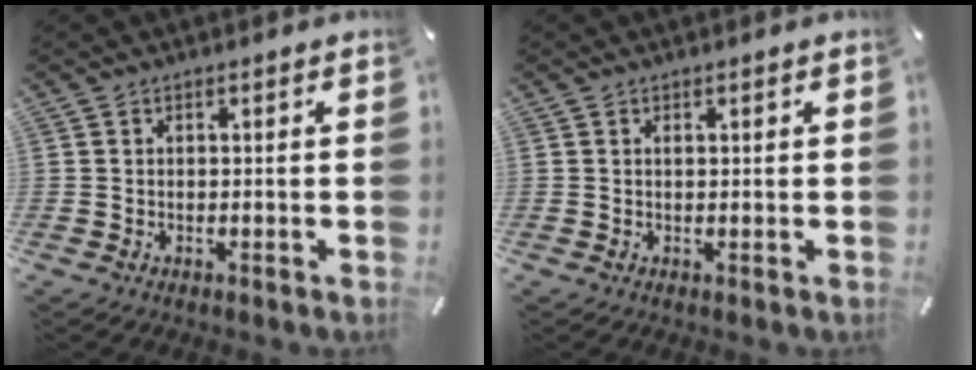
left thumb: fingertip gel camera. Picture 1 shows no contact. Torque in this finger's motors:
{"motor_torque": [-0.14, -0.09, -0.13, 0.20, 0.02]}